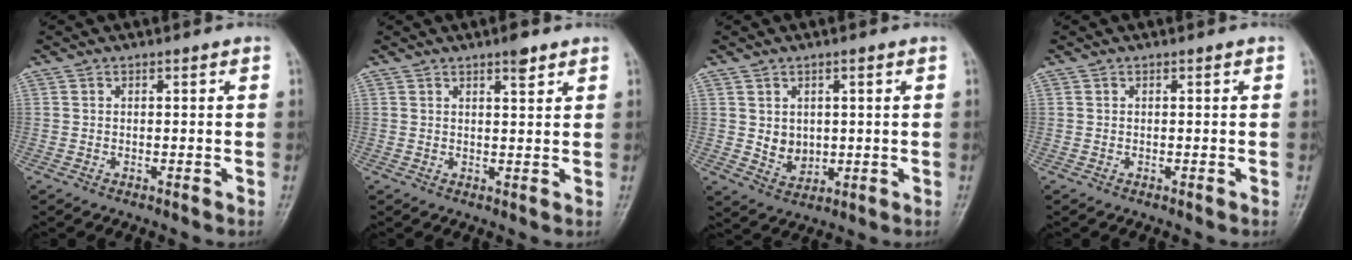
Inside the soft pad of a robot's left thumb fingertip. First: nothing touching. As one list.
[{"total": 2.9, "force": [2.0, 0.8, 1.9], "torque": [-0.022, -0.012, 0.029]}, {"total": 4.6, "force": [0.6, 3.7, 2.6], "torque": [-0.024, -0.012, 0.023]}, {"total": 0.0}]